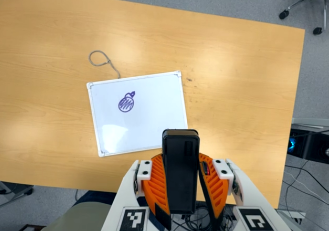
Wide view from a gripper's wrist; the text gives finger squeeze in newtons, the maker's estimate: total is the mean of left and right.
{"total": 8.3, "left": 6.7, "right": 9.9}